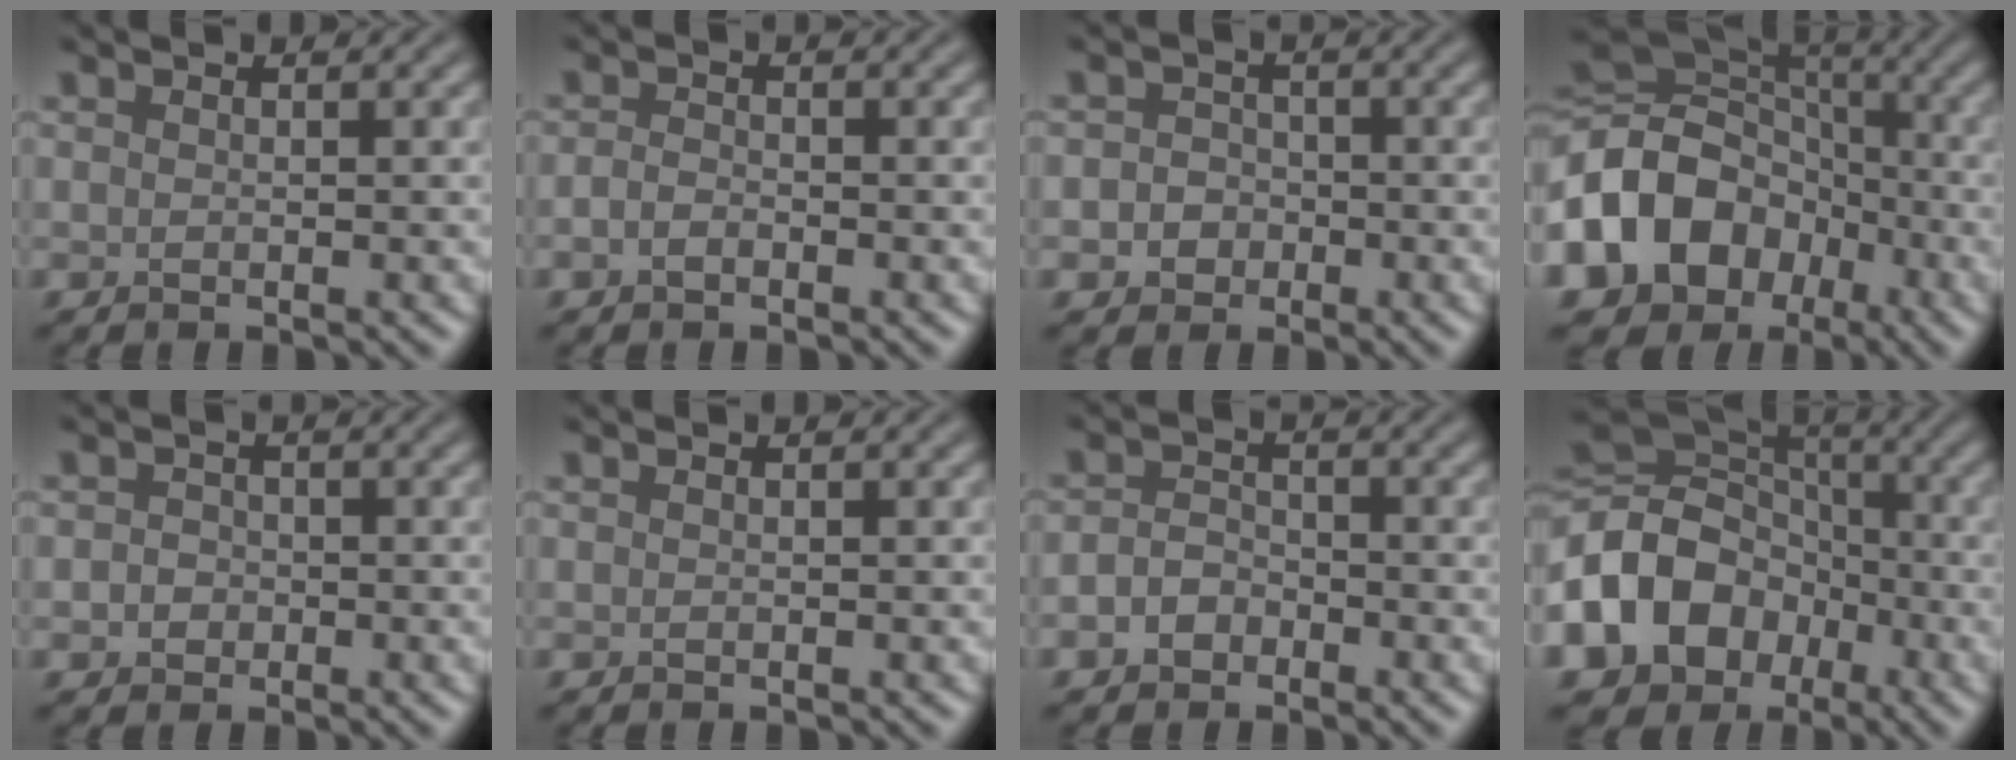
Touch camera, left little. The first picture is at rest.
{"total": 1.2, "force": [-0.6, 0.7, 0.7], "torque": [-0.016, 0.000, -0.015]}
{"total": 2.3, "force": [-0.6, 2.1, 0.7], "torque": [0.012, 0.000, -0.022]}
{"total": 15.1, "force": [-5.6, 12.3, 6.8], "torque": [-0.162, -0.014, -0.122]}
{"total": 1.6, "force": [-0.3, 1.5, 0.6], "torque": [0.007, -0.002, -0.011]}
{"total": 0.0}
{"total": 2.1, "force": [-1.1, 1.5, 0.9], "torque": [-0.017, 0.003, -0.027]}
{"total": 13.0, "force": [-4.8, 10.6, 5.8], "torque": [-0.144, -0.010, -0.110]}